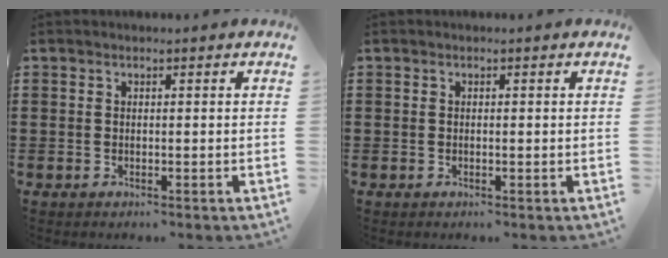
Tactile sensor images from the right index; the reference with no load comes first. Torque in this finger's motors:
{"motor_torque": [-0.18, 0.13, -0.02, -0.01]}